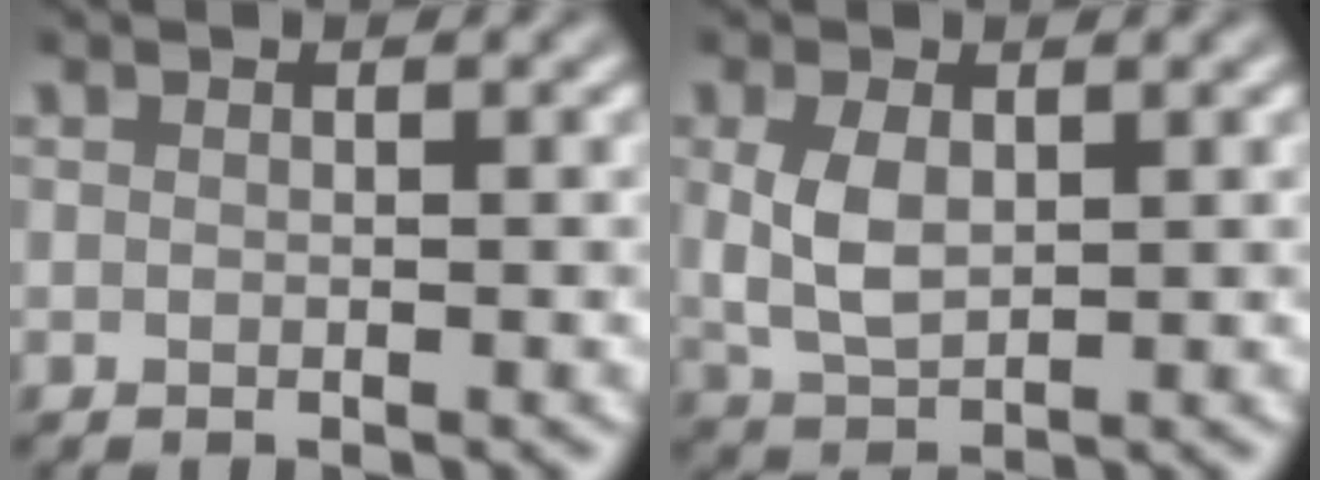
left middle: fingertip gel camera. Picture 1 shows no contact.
{"total": 3.3, "force": [0.6, 1.9, 2.6], "torque": [-0.062, -0.001, 0.018]}